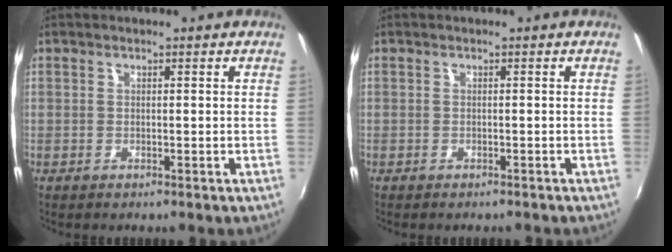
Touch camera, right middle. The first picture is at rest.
{"total": 0.9, "force": [-0.8, 0.2, 0.4], "torque": [-0.010, -0.006, -0.012]}